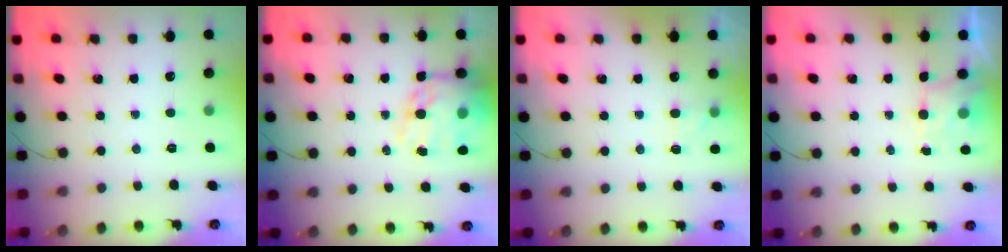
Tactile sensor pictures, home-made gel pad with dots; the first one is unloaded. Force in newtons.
{"total": 18.5, "press": 17.9, "slide": 4.7}
{"total": 2.7, "press": 2.5, "slide": 1.1}
{"total": 2.0, "press": 1.8, "slide": 1.0}